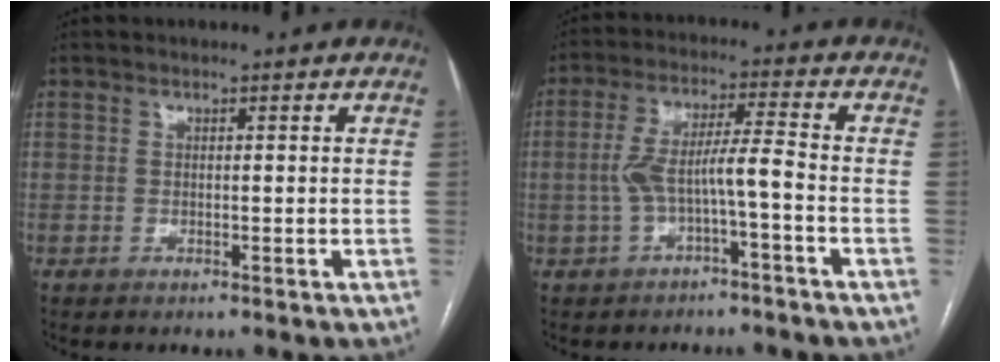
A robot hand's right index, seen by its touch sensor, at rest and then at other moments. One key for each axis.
{"total": 6.8, "fx": -2.0, "fy": 0.5, "fz": 6.5, "tx": -0.128, "ty": 0.026, "tz": -0.032}